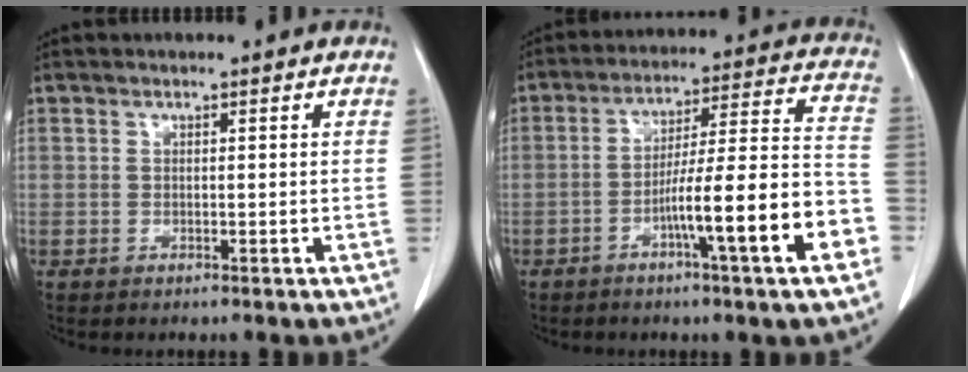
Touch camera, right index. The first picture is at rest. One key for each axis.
{"total": 15.5, "fx": -6.2, "fy": 0.1, "fz": 14.2, "tx": -0.220, "ty": 0.014, "tz": -0.093}